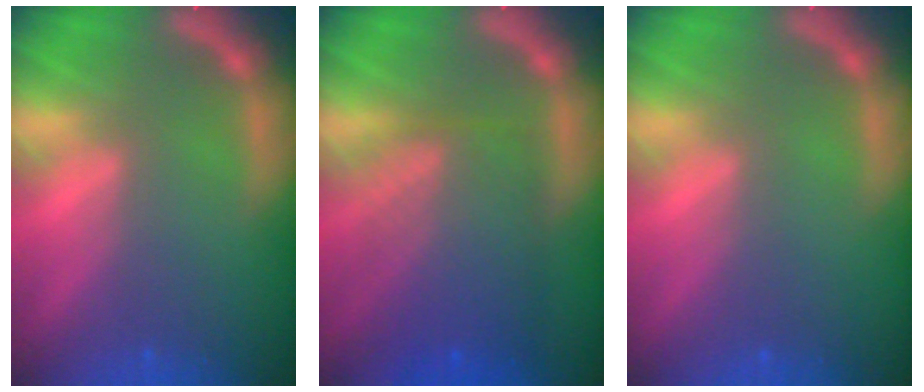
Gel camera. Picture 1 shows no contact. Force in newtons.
{"total": 8.0}
{"total": 0.0}